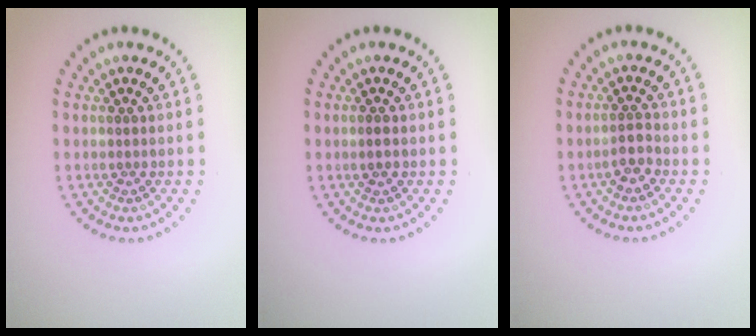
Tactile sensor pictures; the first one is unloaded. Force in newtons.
{"total": 1.0, "press": 0.9, "slide": 0.2}
{"total": 1.6, "press": 1.4, "slide": 0.9}